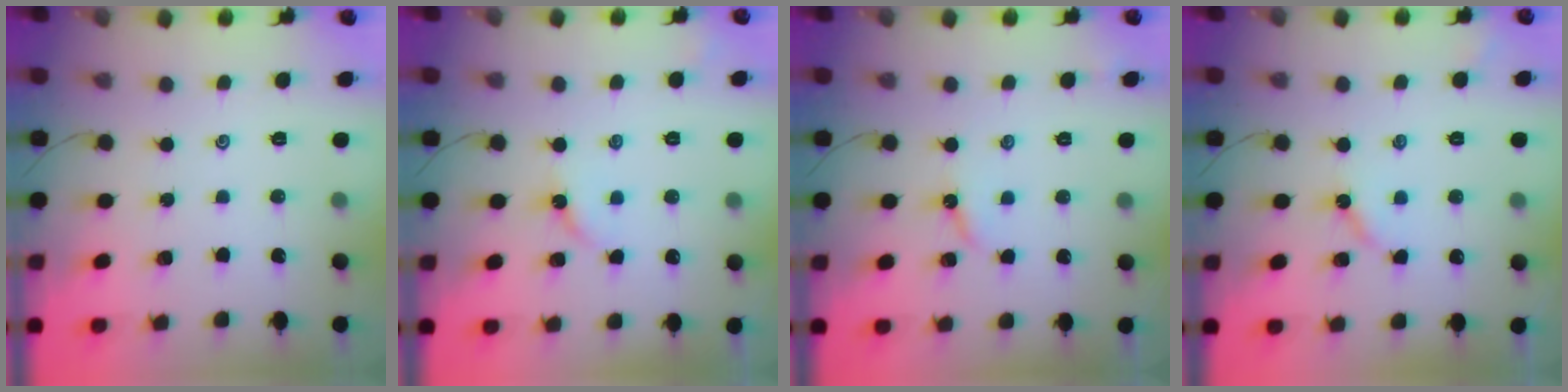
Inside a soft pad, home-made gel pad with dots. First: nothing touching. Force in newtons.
{"total": 4.1, "press": 4.0, "slide": 0.7}
{"total": 4.9, "press": 4.9, "slide": 0.6}
{"total": 4.5, "press": 4.5, "slide": 0.7}